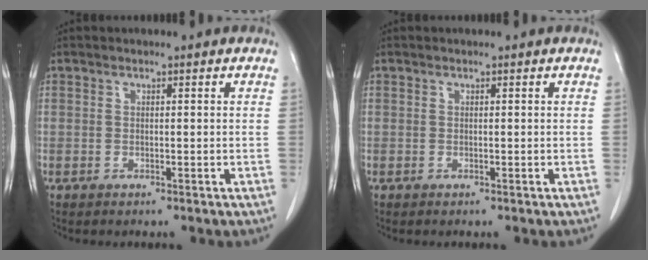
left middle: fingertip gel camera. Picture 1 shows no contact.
{"total": 0.0}